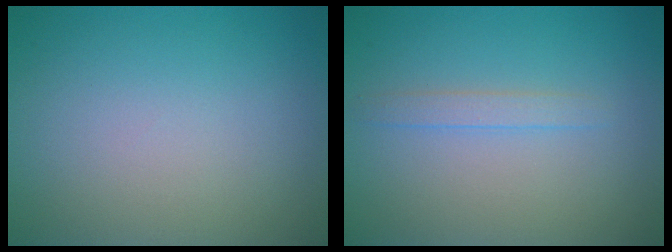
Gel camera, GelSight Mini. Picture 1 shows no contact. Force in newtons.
{"total": 1.2, "press": 1.2, "slide": 0.2}